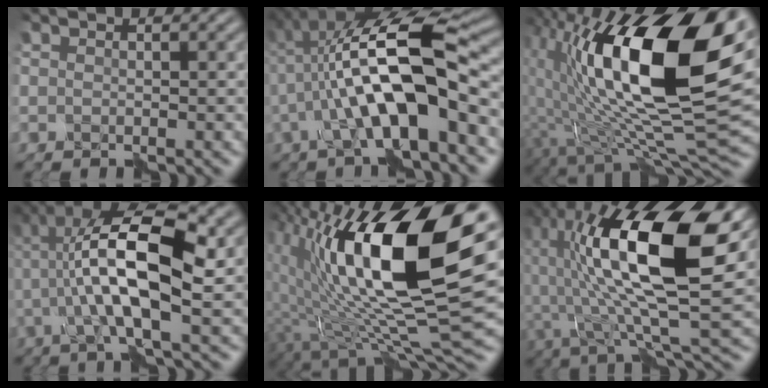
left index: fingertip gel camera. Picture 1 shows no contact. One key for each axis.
{"total": 11.4, "fx": -0.9, "fy": 3.7, "fz": 10.8, "tx": -0.182, "ty": 0.019, "tz": -0.020}
{"total": 17.4, "fx": 5.2, "fy": 6.9, "fz": 15.1, "tx": -0.258, "ty": 0.001, "tz": 0.081}
{"total": 10.2, "fx": 1.4, "fy": 2.7, "fz": 9.7, "tx": -0.176, "ty": 0.014, "tz": 0.019}
{"total": 15.4, "fx": 4.9, "fy": 5.3, "fz": 13.6, "tx": -0.229, "ty": -0.007, "tz": 0.079}
{"total": 15.8, "fx": 3.5, "fy": 5.7, "fz": 14.3, "tx": -0.266, "ty": -0.001, "tz": 0.054}